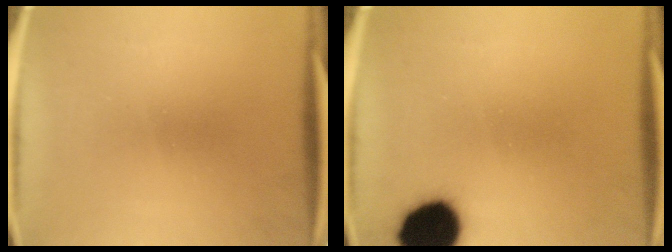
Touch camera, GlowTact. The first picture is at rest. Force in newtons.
{"total": 14.8}